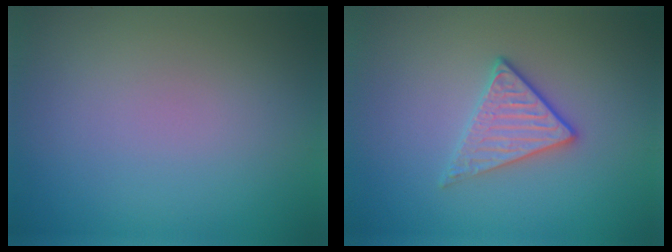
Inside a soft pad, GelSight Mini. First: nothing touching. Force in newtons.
{"total": 2.7, "press": 2.4, "slide": 1.2}